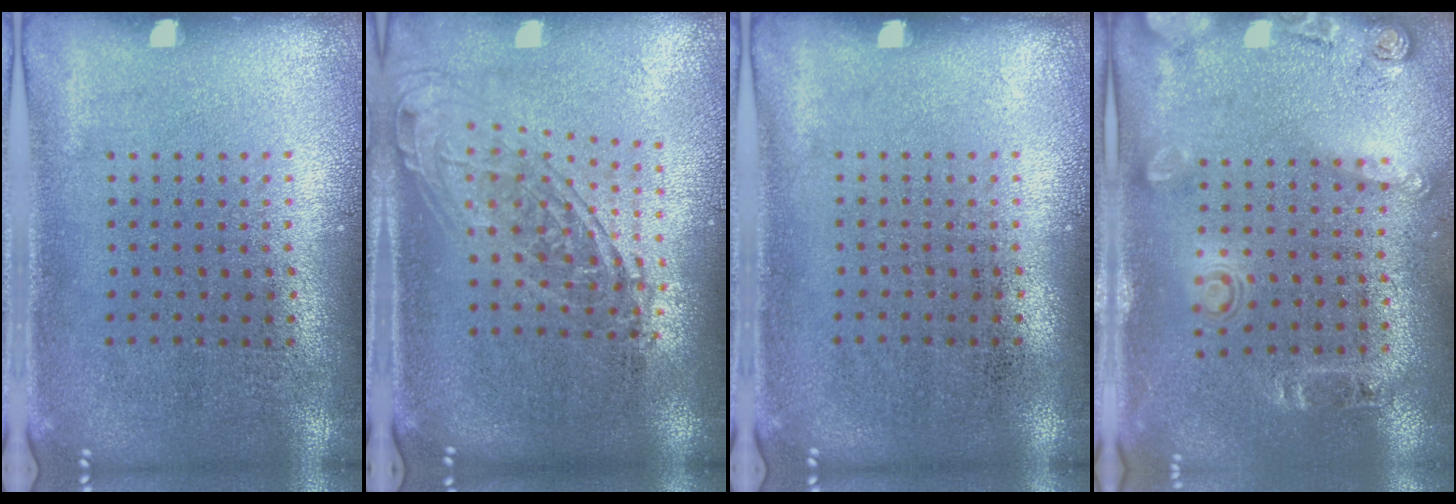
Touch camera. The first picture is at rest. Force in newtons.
{"total": 1.8, "press": 1.4, "slide": 1.1}
{"total": 0.0}
{"total": 1.7, "press": 1.2, "slide": 1.2}